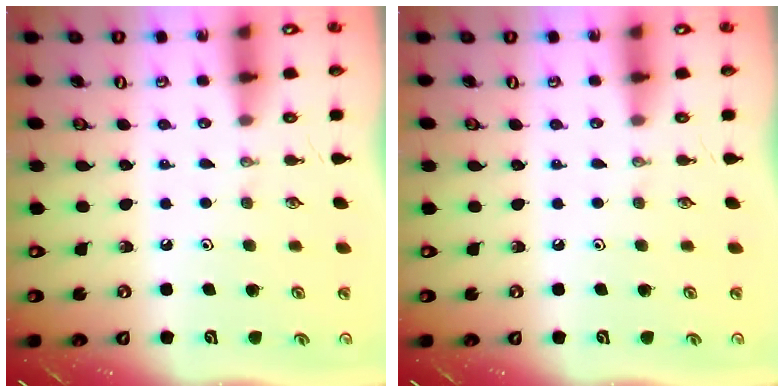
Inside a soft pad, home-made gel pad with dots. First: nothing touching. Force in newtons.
{"total": 0.0}